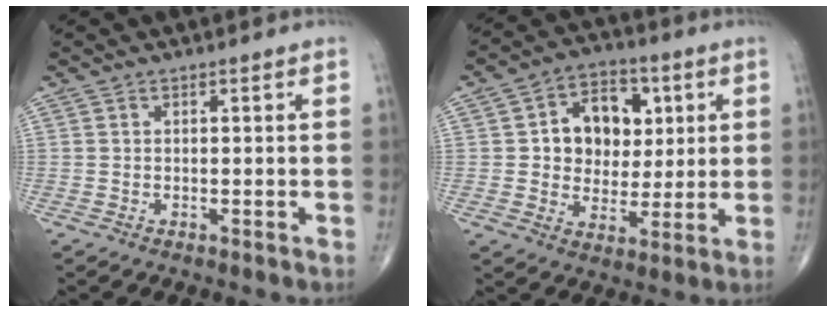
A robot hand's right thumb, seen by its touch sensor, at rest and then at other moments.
{"total": 13.0, "force": [2.8, 10.1, 7.7], "torque": [-0.059, 0.003, 0.045]}